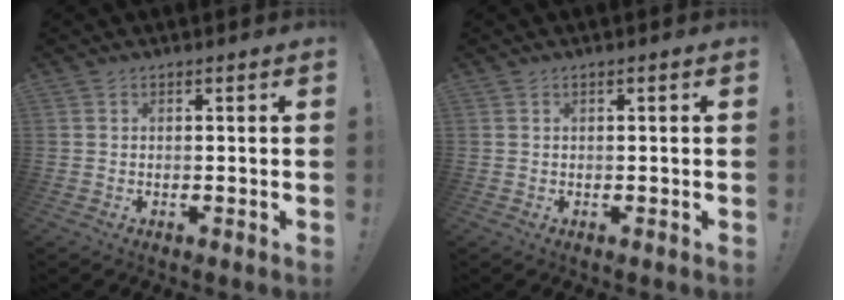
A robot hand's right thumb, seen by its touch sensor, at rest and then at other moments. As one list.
[{"total": 0.9, "force": [0.0, 0.0, 0.9], "torque": [-0.019, 0.000, 0.000]}]